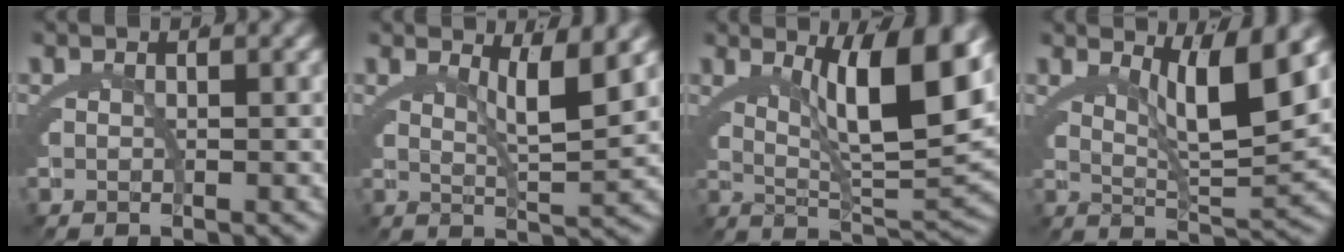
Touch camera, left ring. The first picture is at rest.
{"total": 3.6, "force": [2.1, -0.2, 2.9], "torque": [-0.039, -0.010, 0.040]}
{"total": 9.4, "force": [3.1, 2.2, 8.6], "torque": [-0.124, 0.002, 0.054]}
{"total": 6.1, "force": [2.8, 0.8, 5.3], "torque": [-0.080, -0.007, 0.049]}